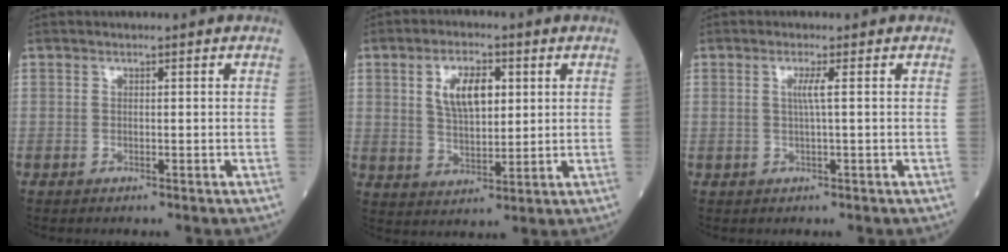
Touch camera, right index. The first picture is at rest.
{"total": 7.7, "force": [2.4, 3.4, 6.5], "torque": [-0.122, 0.008, 0.050]}
{"total": 1.8, "force": [0.3, -0.5, 1.7], "torque": [-0.036, 0.000, 0.005]}